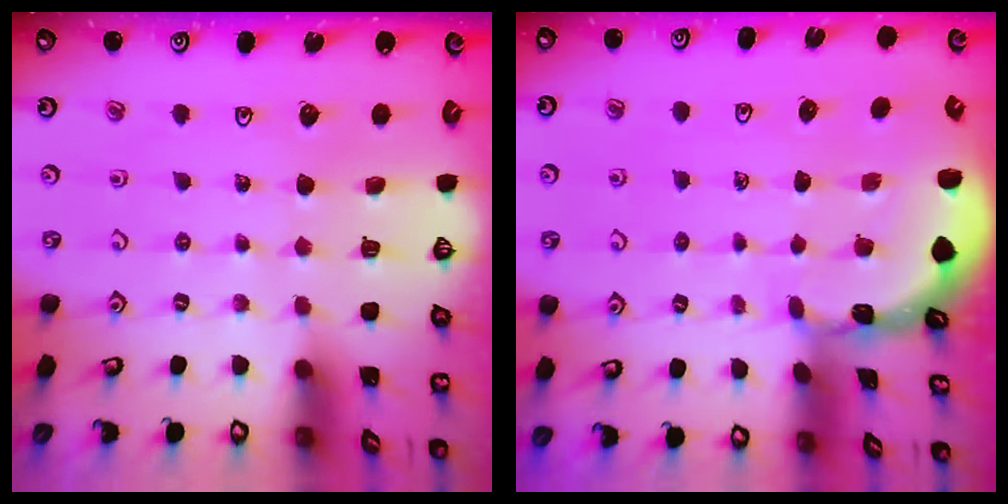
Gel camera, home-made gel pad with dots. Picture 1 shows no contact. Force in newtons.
{"total": 1.0, "press": 1.0, "slide": 0.2}